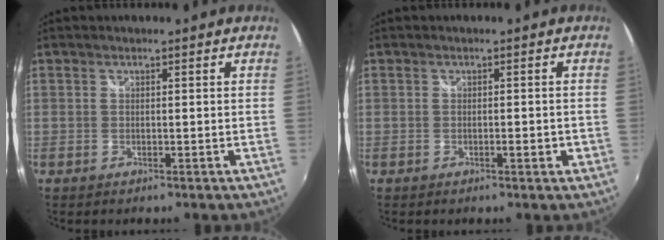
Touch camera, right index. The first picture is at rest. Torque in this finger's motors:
{"motor_torque": [0.52, 0.61, 0.02, 0.00]}